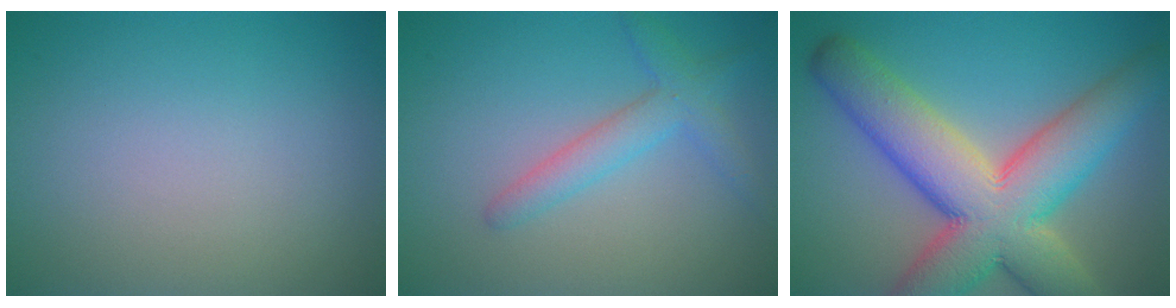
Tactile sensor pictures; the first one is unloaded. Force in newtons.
{"total": 2.8, "press": 2.8, "slide": 0.1}
{"total": 12.2, "press": 12.2, "slide": 0.9}